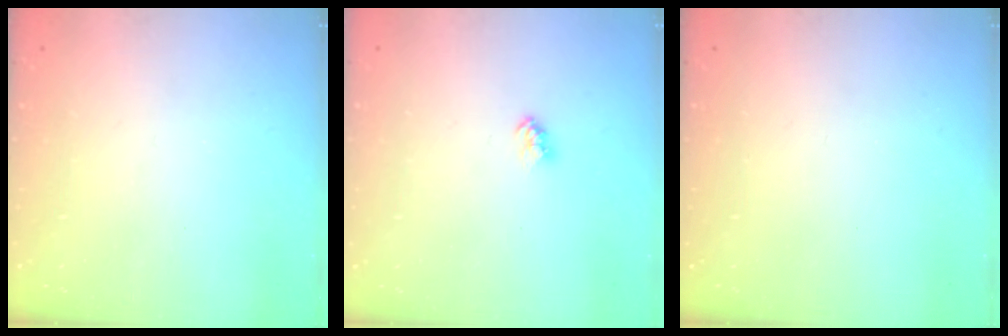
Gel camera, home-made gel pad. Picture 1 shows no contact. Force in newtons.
{"total": 2.4, "press": 2.4, "slide": 0.2}
{"total": 0.0}